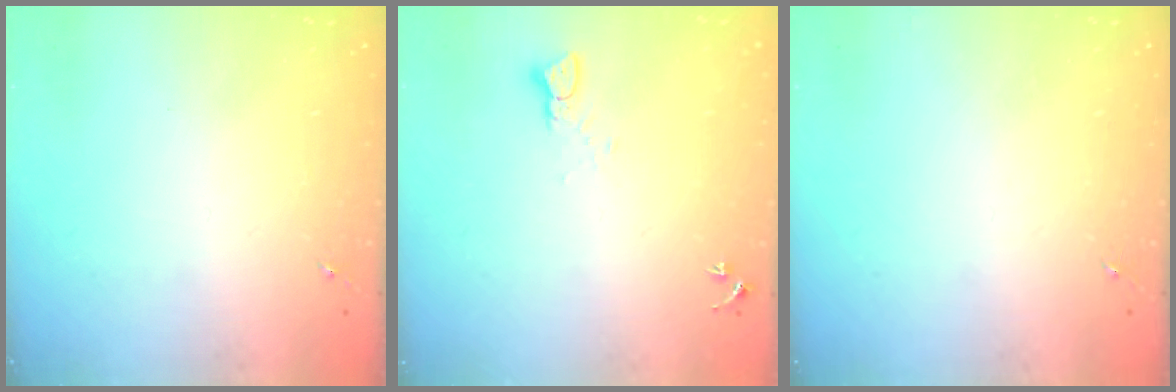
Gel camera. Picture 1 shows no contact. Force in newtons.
{"total": 2.4, "press": 2.4, "slide": 0.2}
{"total": 0.0}